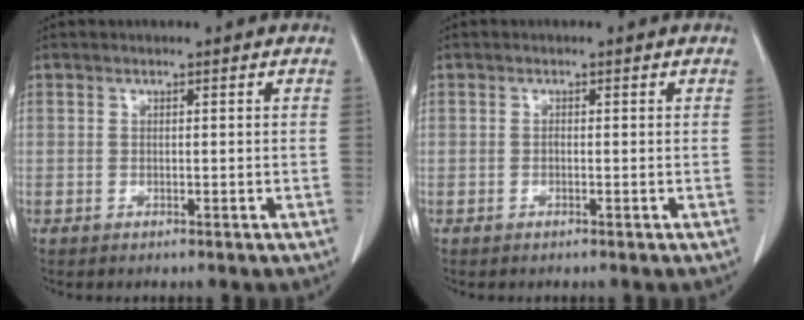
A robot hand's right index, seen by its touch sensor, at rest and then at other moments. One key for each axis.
{"total": 0.0}